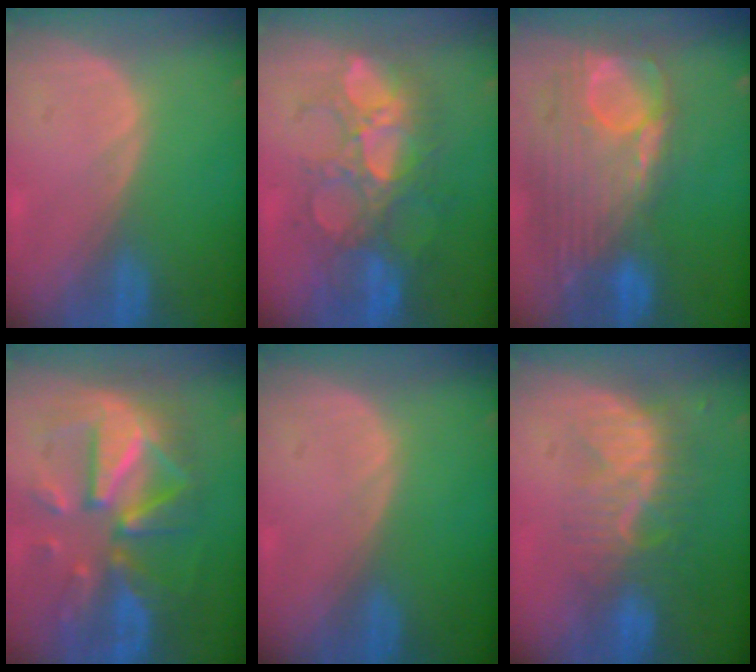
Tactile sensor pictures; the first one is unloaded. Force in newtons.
{"total": 10.1, "press": 9.6, "slide": 3.2}
{"total": 12.8, "press": 10.8, "slide": 6.9}
{"total": 12.3, "press": 12.3, "slide": 1.1}
{"total": 0.0}
{"total": 8.6, "press": 7.7, "slide": 3.6}